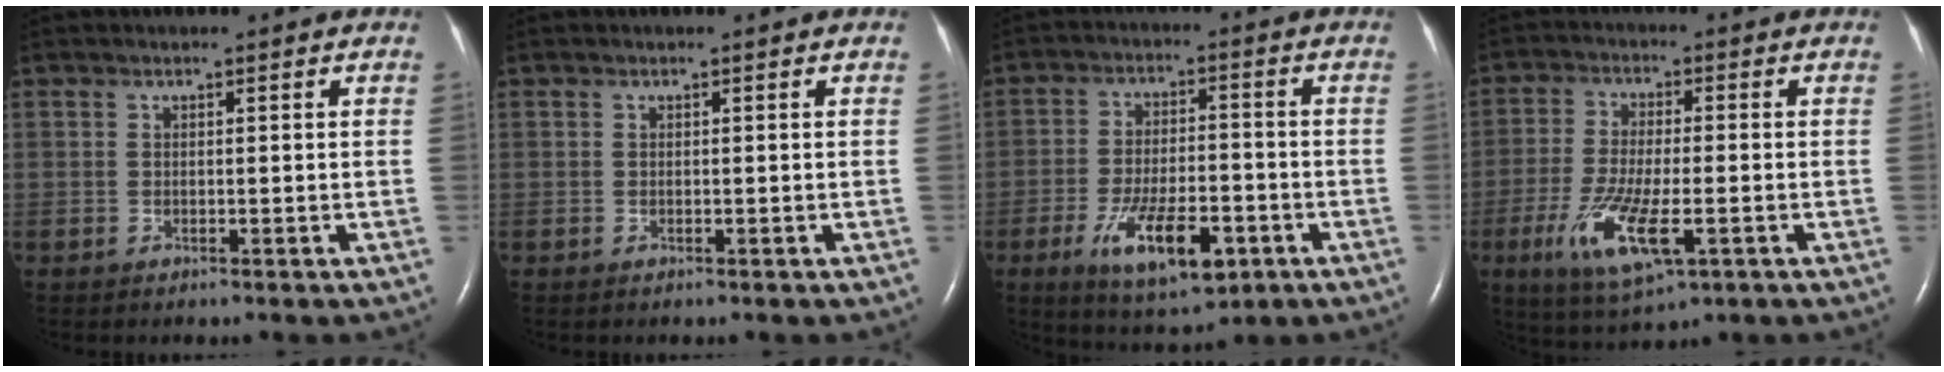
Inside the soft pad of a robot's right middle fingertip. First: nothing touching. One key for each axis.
{"total": 0.0}
{"total": 11.7, "fx": -5.1, "fy": 3.9, "fz": 9.8, "tx": -0.181, "ty": -0.017, "tz": -0.075}
{"total": 10.6, "fx": -3.9, "fy": 2.6, "fz": 9.5, "tx": -0.196, "ty": -0.024, "tz": -0.062}